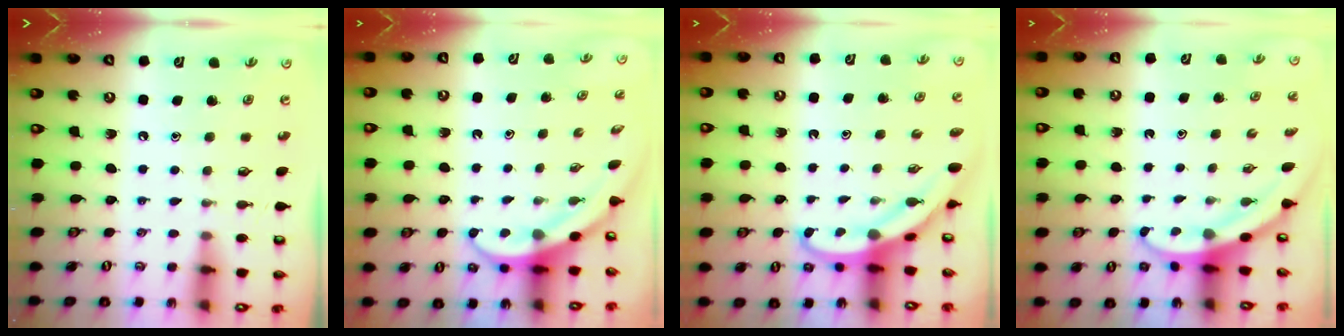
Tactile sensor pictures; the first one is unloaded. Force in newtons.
{"total": 4.0, "press": 4.0, "slide": 0.3}
{"total": 4.4, "press": 4.4, "slide": 0.4}
{"total": 3.0, "press": 3.0, "slide": 0.1}